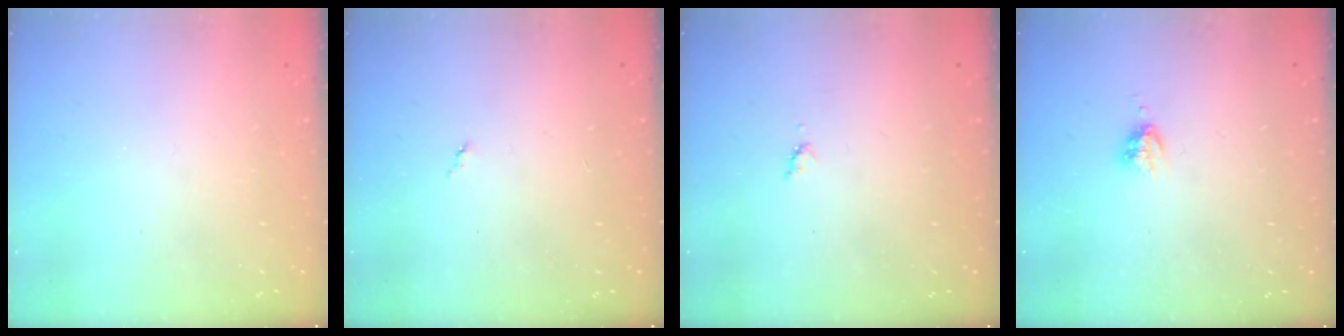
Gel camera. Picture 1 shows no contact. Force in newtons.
{"total": 3.0, "press": 3.0, "slide": 0.2}
{"total": 3.8, "press": 3.8, "slide": 0.4}
{"total": 3.6, "press": 3.6, "slide": 0.5}